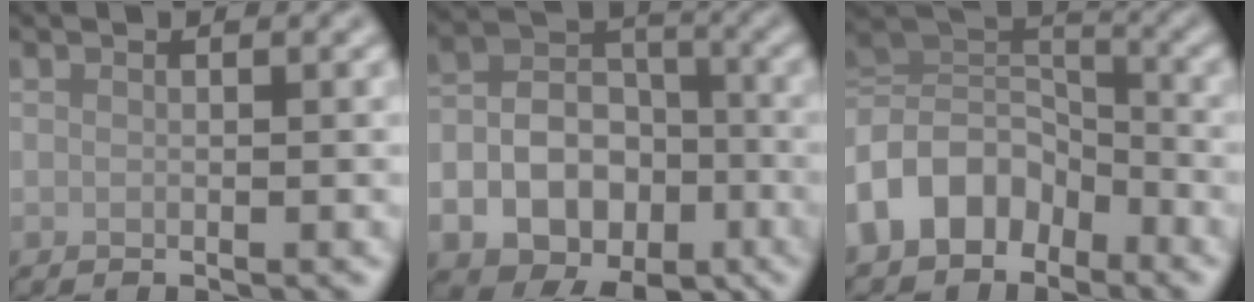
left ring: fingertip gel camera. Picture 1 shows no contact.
{"total": 9.7, "force": [-3.6, 7.0, 5.7], "torque": [-0.091, -0.016, -0.062]}
{"total": 7.8, "force": [-3.8, 5.6, 3.9], "torque": [-0.060, 0.009, -0.091]}